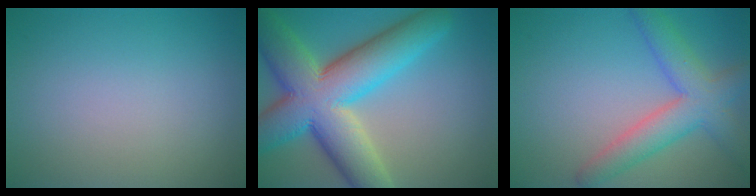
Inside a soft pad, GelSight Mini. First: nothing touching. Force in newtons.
{"total": 12.8, "press": 12.8, "slide": 0.7}
{"total": 5.5, "press": 5.5, "slide": 0.3}